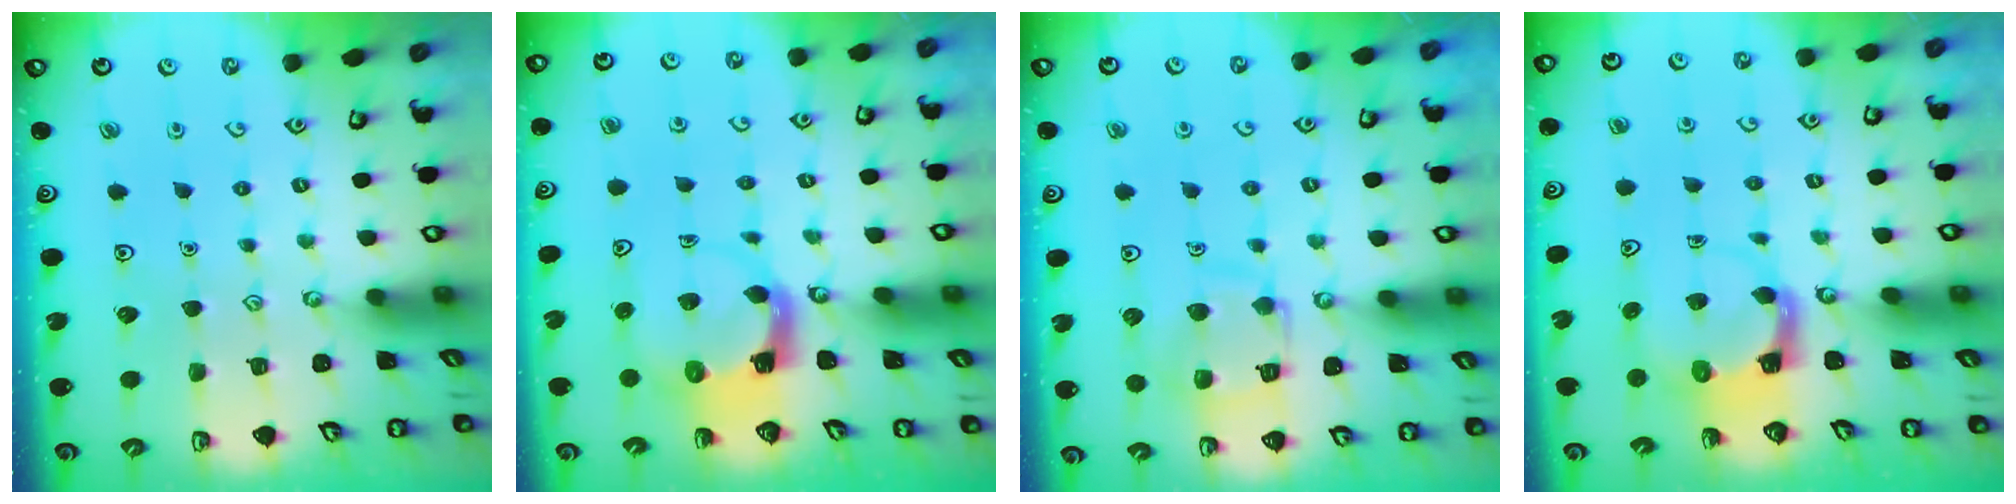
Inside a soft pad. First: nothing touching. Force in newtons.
{"total": 3.9, "press": 3.8, "slide": 0.6}
{"total": 12.3, "press": 12.2, "slide": 1.4}
{"total": 3.5, "press": 3.5, "slide": 0.4}